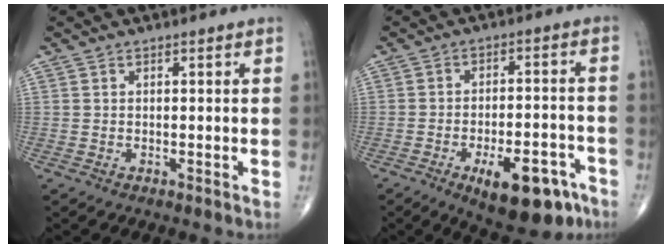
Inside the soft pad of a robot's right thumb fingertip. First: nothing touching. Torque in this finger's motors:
{"motor_torque": [1.52, 1.22, 0.88, -1.12, 0.33]}